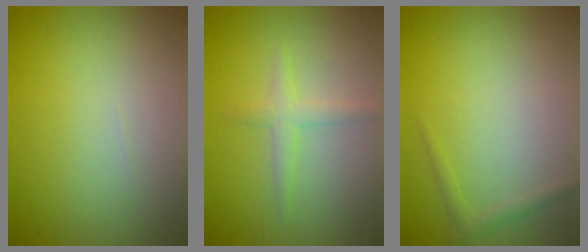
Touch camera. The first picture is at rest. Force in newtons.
{"total": 1.6, "press": 1.6, "slide": 0.1}
{"total": 0.8, "press": 0.8, "slide": 0.1}